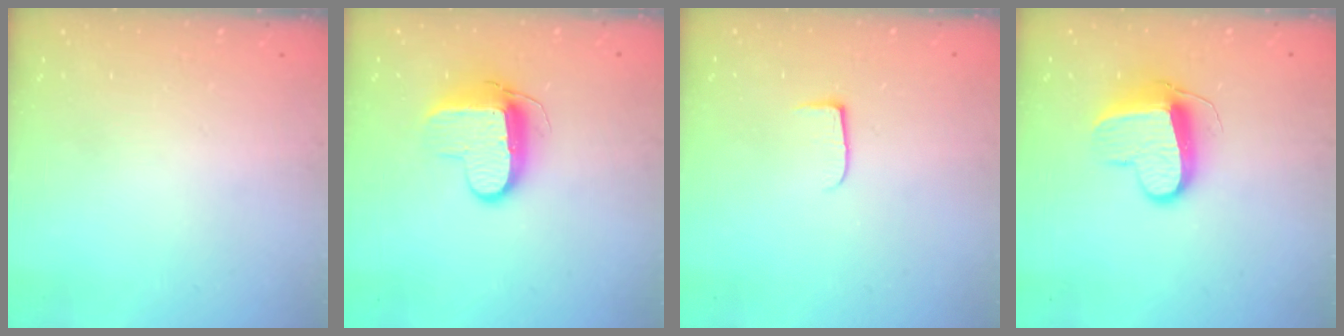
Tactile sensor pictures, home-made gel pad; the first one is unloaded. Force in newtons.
{"total": 10.2, "press": 10.1, "slide": 0.8}
{"total": 5.6, "press": 5.5, "slide": 0.7}
{"total": 10.7, "press": 10.7, "slide": 0.5}